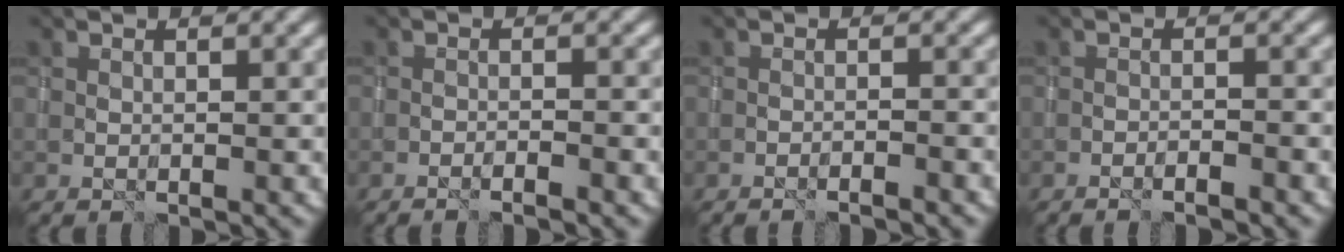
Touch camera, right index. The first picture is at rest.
{"total": 1.6, "force": [-1.3, 0.1, 1.0], "torque": [-0.019, 0.009, -0.027]}
{"total": 1.8, "force": [-1.6, 0.2, 0.8], "torque": [-0.013, 0.011, -0.028]}
{"total": 1.7, "force": [-1.4, 0.1, 1.0], "torque": [-0.019, 0.010, -0.027]}